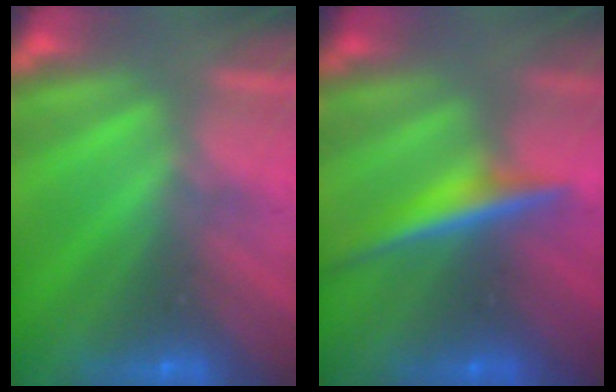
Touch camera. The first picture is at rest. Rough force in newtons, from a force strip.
{"total": 4.6}